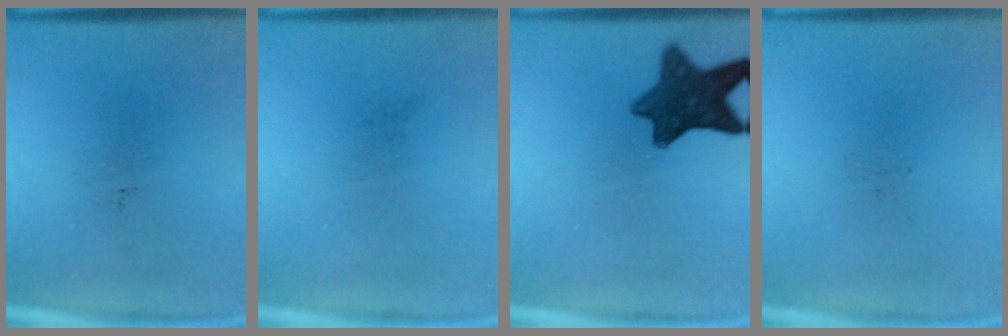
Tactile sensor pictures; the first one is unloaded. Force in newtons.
{"total": 0.0}
{"total": 10.1}
{"total": 0.0}